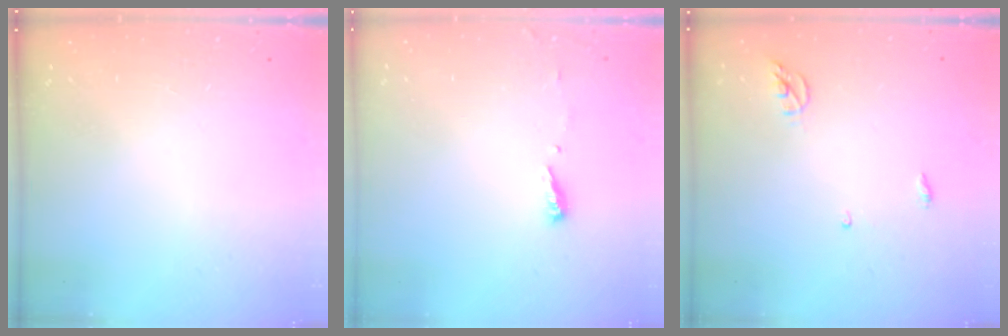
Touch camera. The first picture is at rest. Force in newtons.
{"total": 3.9, "press": 3.9, "slide": 0.4}
{"total": 3.8, "press": 3.7, "slide": 0.2}